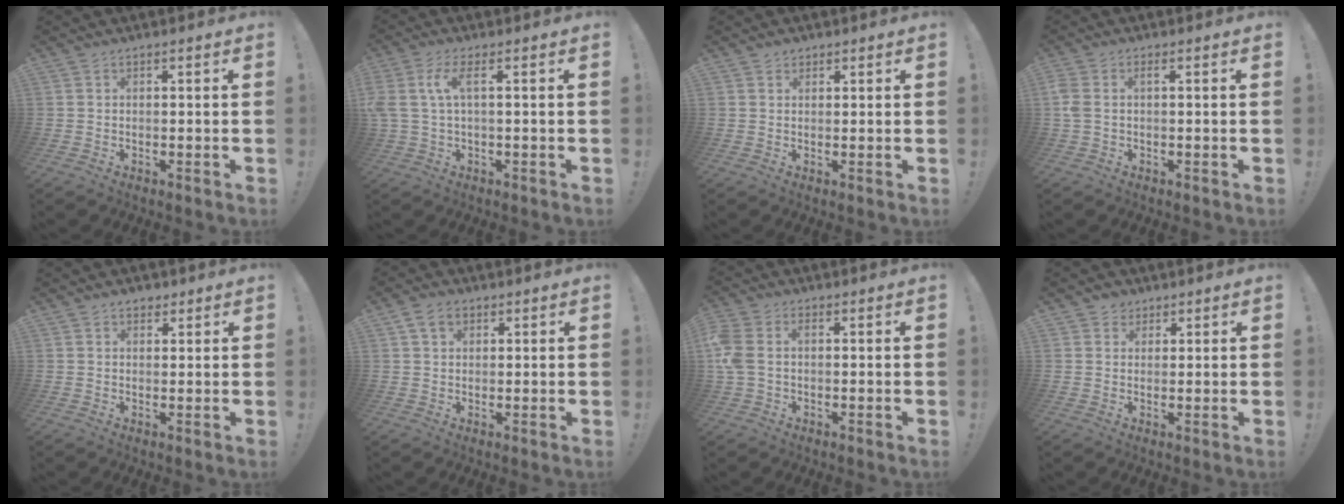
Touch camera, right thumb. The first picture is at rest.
{"total": 6.3, "force": [1.4, 1.7, 5.9], "torque": [-0.138, -0.009, 0.021]}
{"total": 1.6, "force": [1.1, 1.1, 0.3], "torque": [-0.004, -0.003, 0.021]}
{"total": 2.8, "force": [0.4, 1.2, 2.5], "torque": [-0.061, 0.003, 0.007]}
{"total": 2.5, "force": [1.6, 1.8, 0.8], "torque": [-0.001, -0.006, 0.026]}
{"total": 4.9, "force": [2.3, 3.5, 2.7], "torque": [-0.048, 0.002, 0.044]}
{"total": 5.4, "force": [0.4, 3.7, 4.0], "torque": [-0.107, 0.001, 0.006]}
{"total": 3.1, "force": [1.8, 2.5, 0.3], "torque": [-0.004, -0.005, 0.031]}